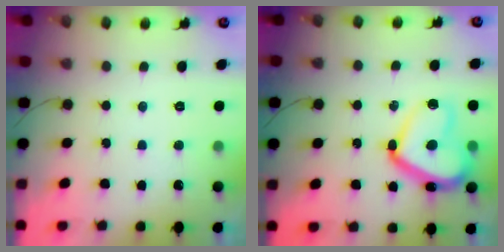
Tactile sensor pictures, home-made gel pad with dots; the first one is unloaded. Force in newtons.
{"total": 17.5, "press": 17.4, "slide": 1.7}